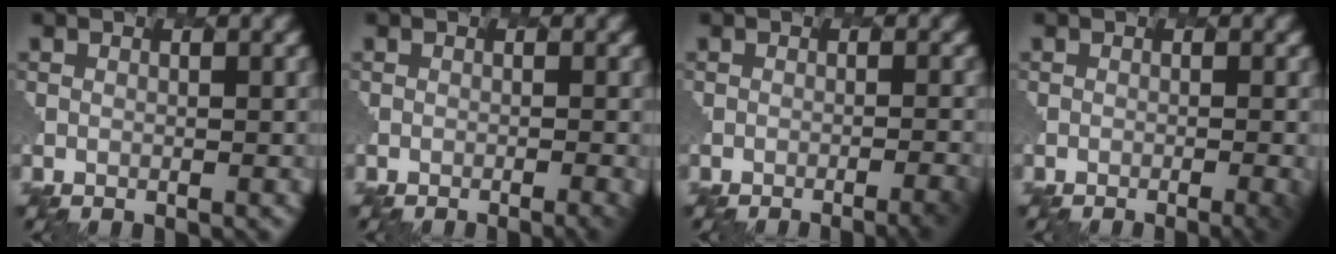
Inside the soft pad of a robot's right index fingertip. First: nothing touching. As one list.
[{"total": 1.9, "force": [-0.9, 0.5, 1.6], "torque": [-0.012, 0.005, -0.016]}, {"total": 4.0, "force": [-2.3, 1.2, 3.0], "torque": [-0.021, 0.010, -0.022]}, {"total": 3.3, "force": [-1.2, 1.1, 2.9], "torque": [-0.027, 0.005, -0.011]}]